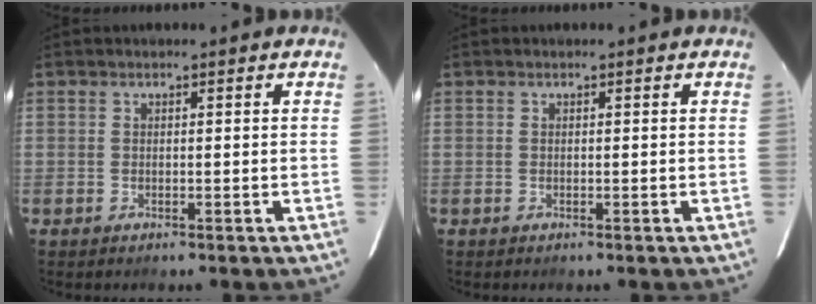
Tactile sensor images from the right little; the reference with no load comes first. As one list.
[{"total": 0.0}]